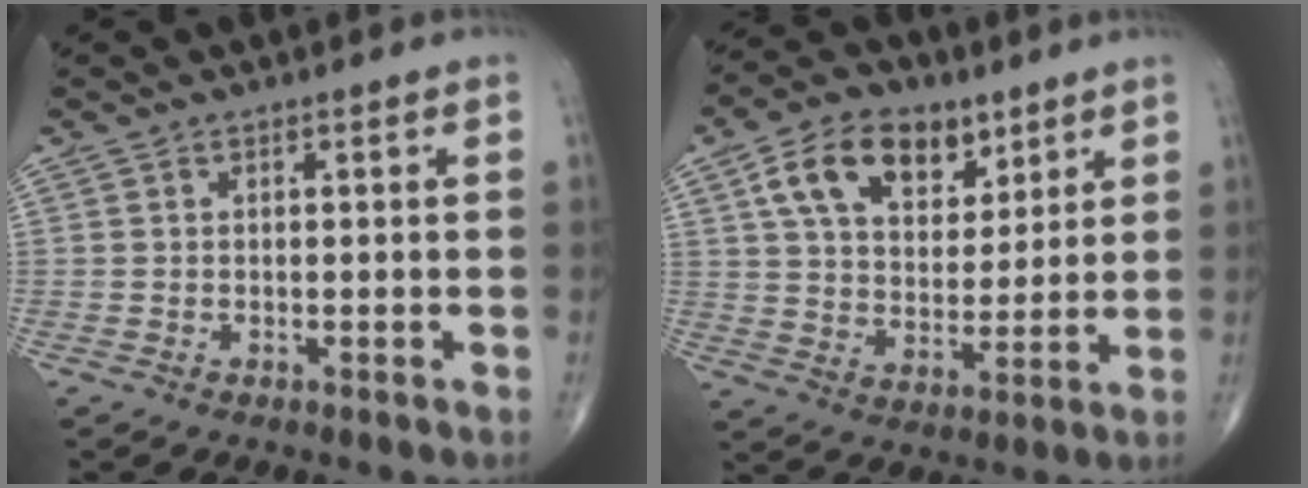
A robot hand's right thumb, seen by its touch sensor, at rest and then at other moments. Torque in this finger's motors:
{"motor_torque": [-0.83, 1.22, 0.38, 0.20, 0.29]}